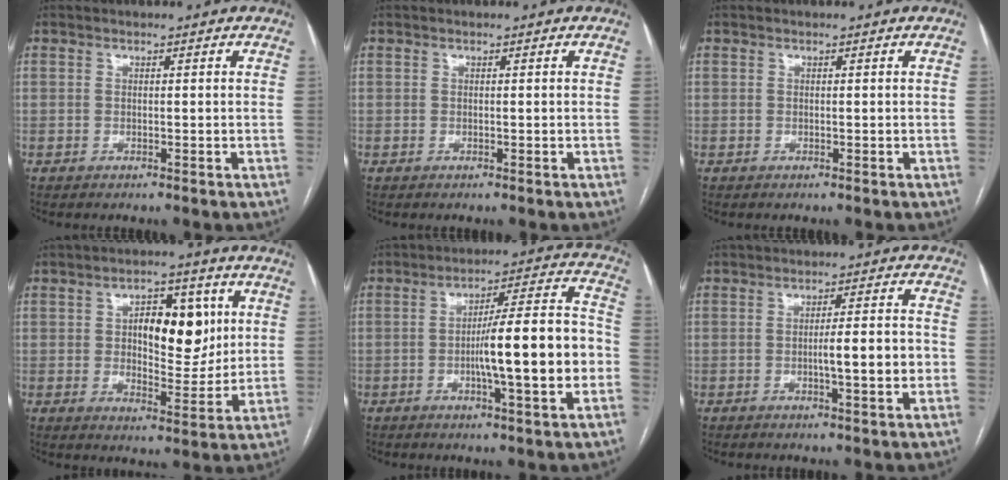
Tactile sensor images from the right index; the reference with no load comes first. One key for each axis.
{"total": 0.0}
{"total": 0.0}
{"total": 10.4, "fx": 2.5, "fy": 5.0, "fz": 8.8, "tx": -0.122, "ty": 0.015, "tz": 0.044}
{"total": 14.8, "fx": -3.0, "fy": 1.3, "fz": 14.5, "tx": -0.220, "ty": 0.018, "tz": -0.045}
{"total": 6.4, "fx": -1.4, "fy": 0.5, "fz": 6.2, "tx": -0.094, "ty": 0.008, "tz": -0.018}